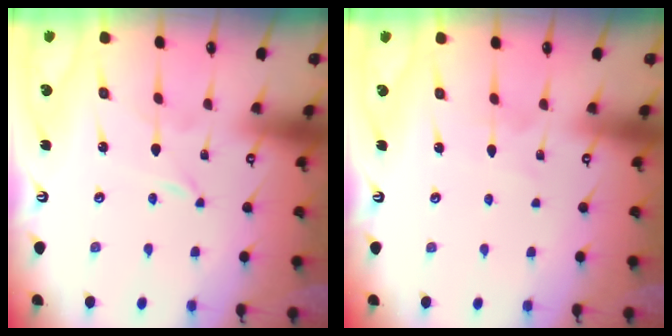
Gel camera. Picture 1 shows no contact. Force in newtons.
{"total": 3.7, "press": 3.7, "slide": 0.3}